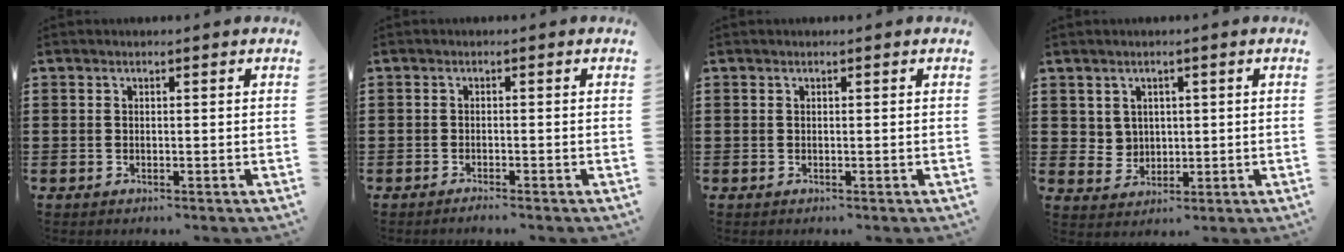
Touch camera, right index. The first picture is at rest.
{"total": 1.1, "force": [-1.1, -0.3, 0.1], "torque": [-0.002, -0.002, -0.021]}
{"total": 0.0}
{"total": 3.0, "force": [1.6, 2.5, 0.4], "torque": [-0.020, 0.008, 0.030]}